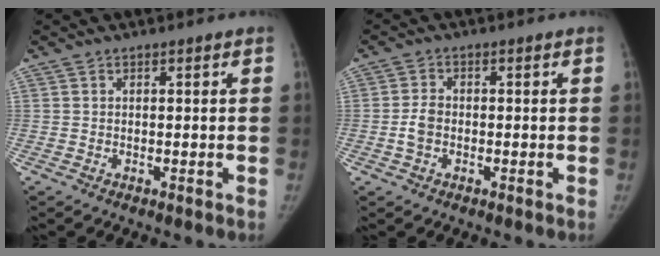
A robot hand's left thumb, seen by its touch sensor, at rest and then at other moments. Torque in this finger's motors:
{"motor_torque": [-0.56, 0.38, 0.07, 0.29, 0.01]}